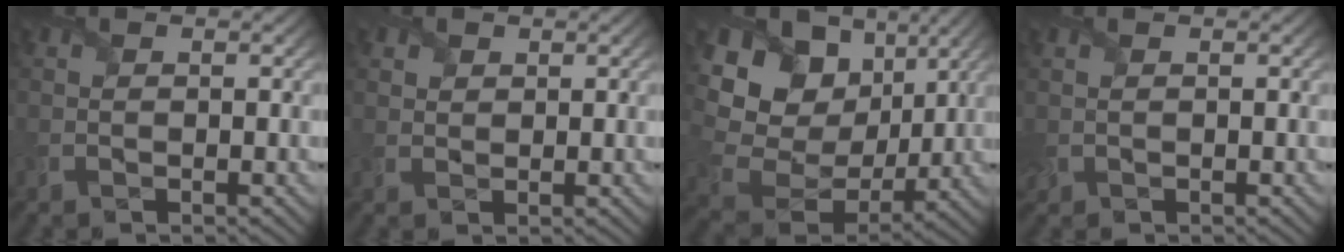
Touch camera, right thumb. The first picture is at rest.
{"total": 1.4, "force": [1.0, 0.9, 0.3], "torque": [-0.015, -0.001, 0.015]}
{"total": 15.7, "force": [5.4, 11.9, 8.7], "torque": [-0.209, 0.018, 0.105]}
{"total": 0.8, "force": [0.3, 0.7, 0.2], "torque": [-0.014, 0.001, 0.003]}